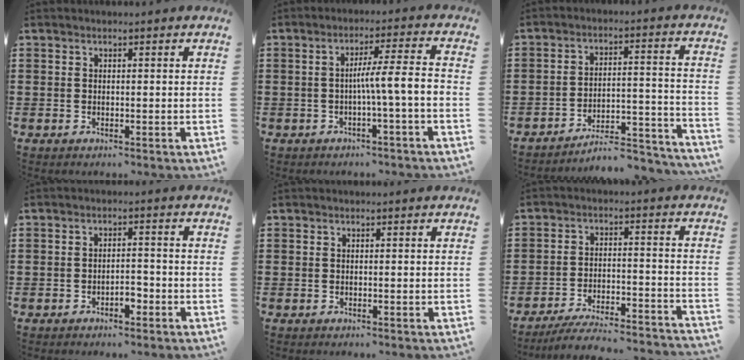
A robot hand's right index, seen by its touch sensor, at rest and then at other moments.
{"total": 5.8, "force": [-1.4, -0.2, 5.6], "torque": [-0.102, 0.000, -0.030]}
{"total": 6.4, "force": [-6.0, 0.7, 2.0], "torque": [-0.028, 0.005, -0.118]}
{"total": 2.4, "force": [-1.5, 1.0, 1.6], "torque": [-0.032, 0.004, -0.029]}
{"total": 0.0}
{"total": 6.0, "force": [-5.7, 0.1, 1.9], "torque": [-0.034, -0.003, -0.110]}